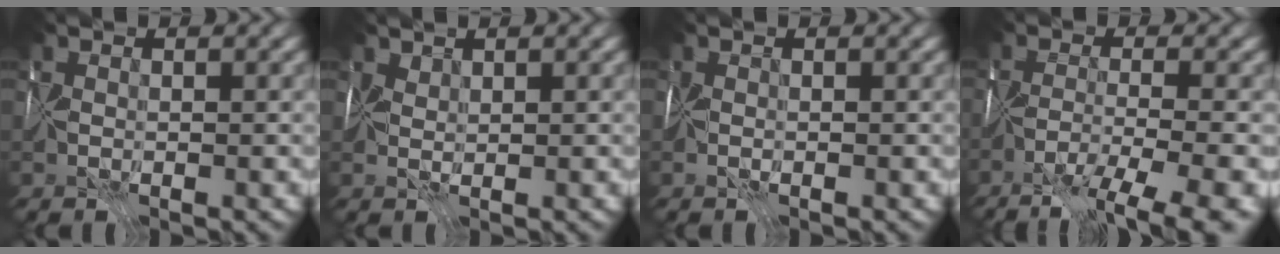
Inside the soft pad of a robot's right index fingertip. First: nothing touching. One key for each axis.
{"total": 1.3, "fx": 1.2, "fy": 0.3, "fz": 0.3, "tx": -0.012, "ty": 0.007, "tz": 0.024}
{"total": 0.8, "fx": -0.4, "fy": 0.3, "fz": 0.7, "tx": -0.017, "ty": -0.002, "tz": -0.014}
{"total": 7.8, "fx": -5.0, "fy": 1.2, "fz": 5.8, "tx": -0.092, "ty": -0.006, "tz": -0.083}